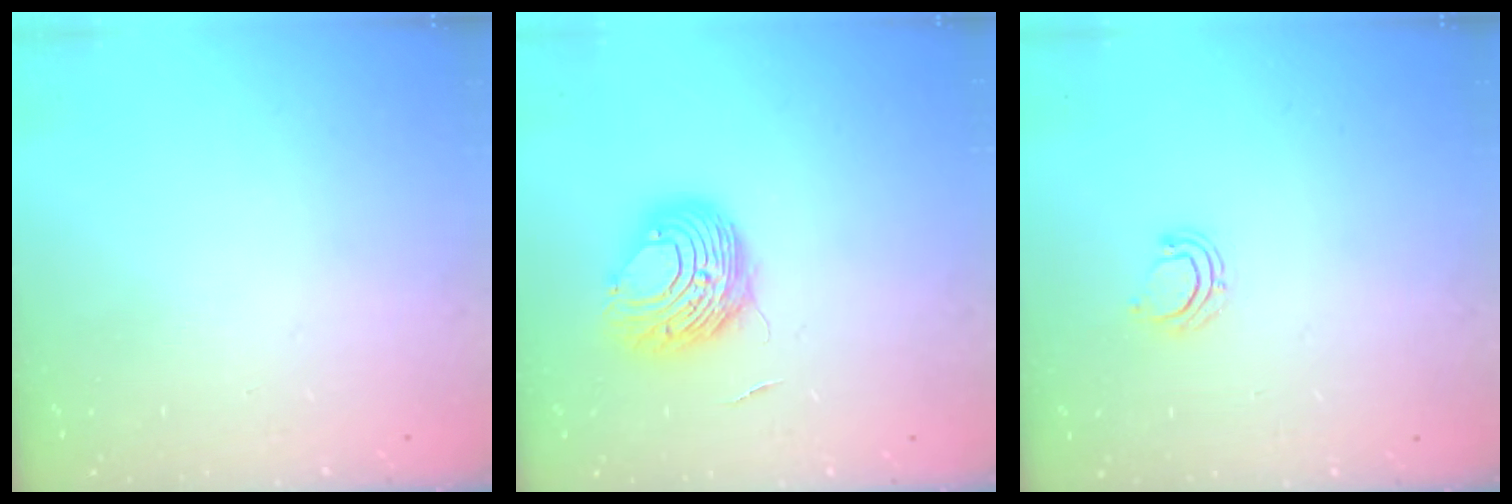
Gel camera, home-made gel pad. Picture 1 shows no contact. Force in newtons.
{"total": 9.2, "press": 9.2, "slide": 1.1}
{"total": 5.0, "press": 4.9, "slide": 1.0}